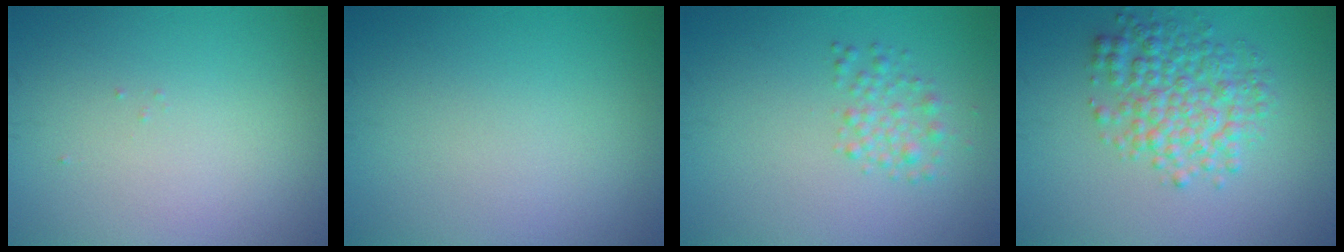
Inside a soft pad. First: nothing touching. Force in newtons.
{"total": 0.0}
{"total": 1.9, "press": 1.9, "slide": 0.0}
{"total": 5.0, "press": 5.0, "slide": 0.1}